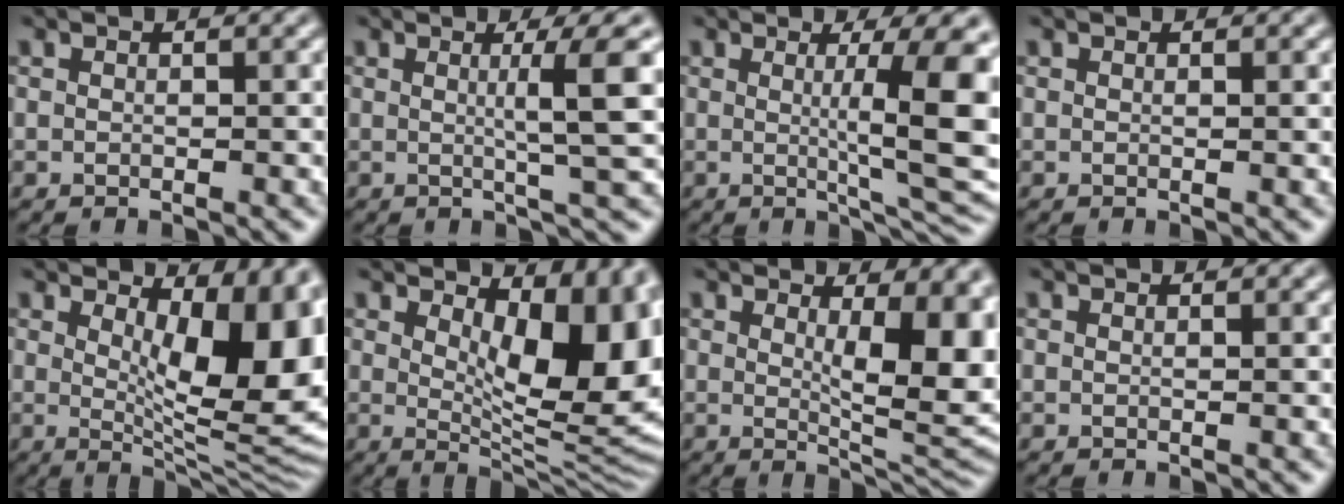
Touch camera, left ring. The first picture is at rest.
{"total": 5.5, "force": [0.8, 0.7, 5.4], "torque": [-0.077, 0.005, 0.012]}
{"total": 9.2, "force": [0.8, 2.1, 8.9], "torque": [-0.103, -0.003, 0.013]}
{"total": 0.0}
{"total": 11.2, "force": [2.1, 4.1, 10.2], "torque": [-0.116, -0.015, 0.035]}
{"total": 10.6, "force": [2.7, 4.5, 9.2], "torque": [-0.113, -0.013, 0.047]}
{"total": 8.9, "force": [1.5, 2.8, 8.3], "torque": [-0.103, -0.011, 0.031]}
{"total": 0.0}